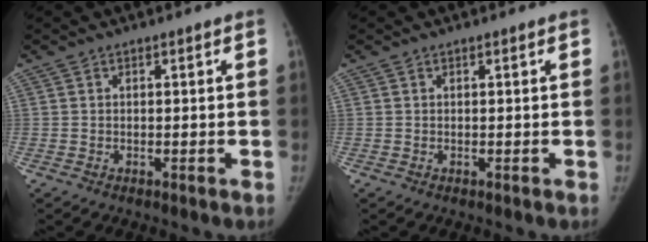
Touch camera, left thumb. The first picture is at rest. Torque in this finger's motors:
{"motor_torque": [-0.01, 0.06, 0.14, -0.32, 0.04]}